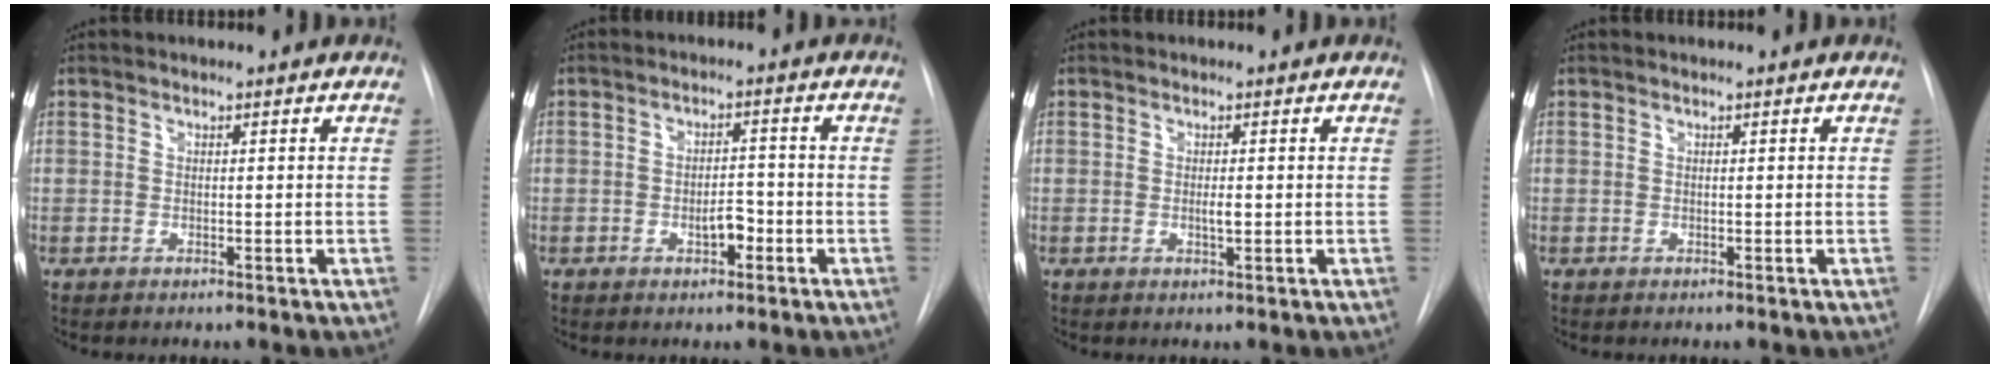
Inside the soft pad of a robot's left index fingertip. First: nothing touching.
{"total": 3.1, "force": [-1.4, 1.4, 2.4], "torque": [-0.031, 0.004, -0.020]}
{"total": 1.1, "force": [-0.1, 0.3, 1.0], "torque": [-0.018, -0.003, 0.000]}
{"total": 0.0}